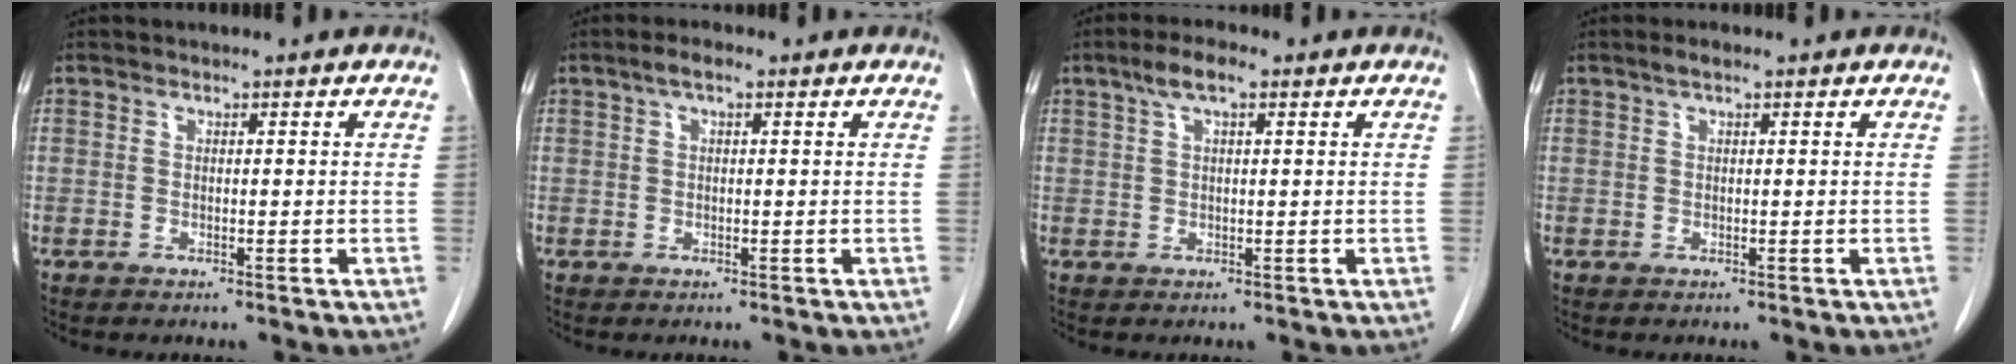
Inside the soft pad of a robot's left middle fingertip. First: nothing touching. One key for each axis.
{"total": 2.0, "fx": 1.1, "fy": 0.5, "fz": 1.6, "tx": -0.031, "ty": 0.011, "tz": 0.017}
{"total": 3.8, "fx": 2.1, "fy": 1.0, "fz": 3.0, "tx": -0.063, "ty": 0.014, "tz": 0.042}
{"total": 1.3, "fx": 0.9, "fy": 0.2, "fz": 0.9, "tx": -0.022, "ty": 0.007, "tz": 0.016}